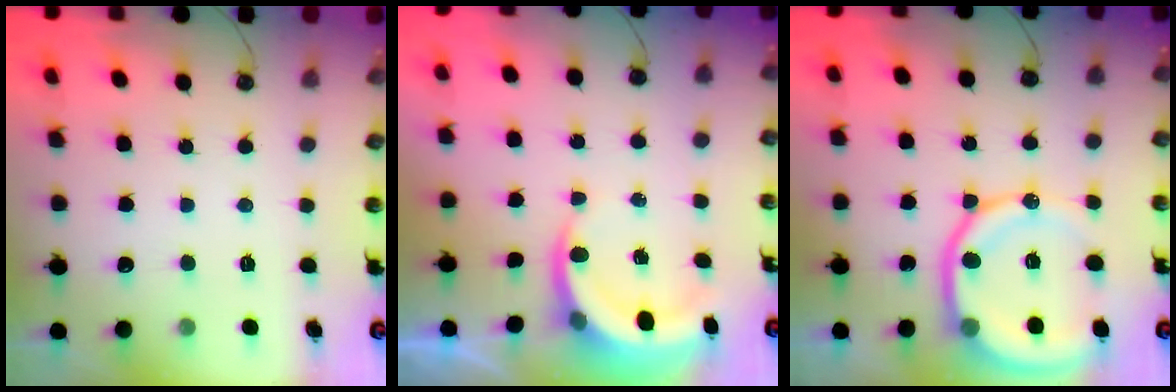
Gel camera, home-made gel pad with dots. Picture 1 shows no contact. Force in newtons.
{"total": 5.2, "press": 5.2, "slide": 0.6}
{"total": 15.8, "press": 15.7, "slide": 2.1}